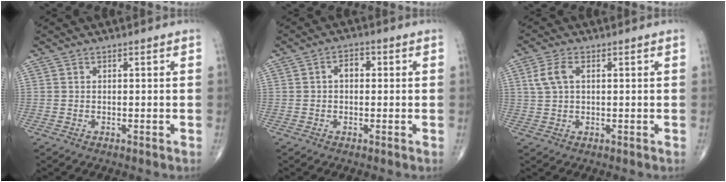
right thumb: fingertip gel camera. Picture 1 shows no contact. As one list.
[{"total": 3.0, "force": [0.2, 2.1, 2.2], "torque": [-0.025, 0.014, -0.002]}, {"total": 4.3, "force": [1.2, 2.4, 3.4], "torque": [-0.082, 0.008, 0.024]}]